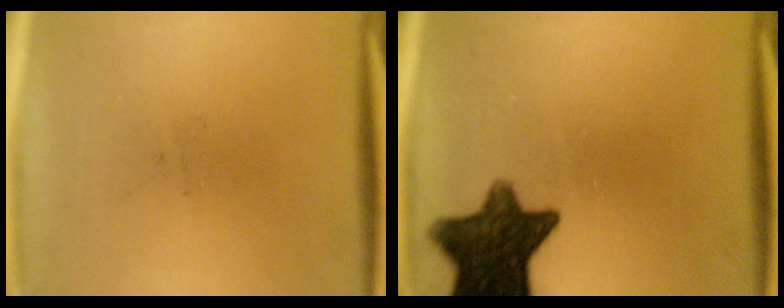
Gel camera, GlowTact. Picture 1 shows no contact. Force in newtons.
{"total": 12.2}